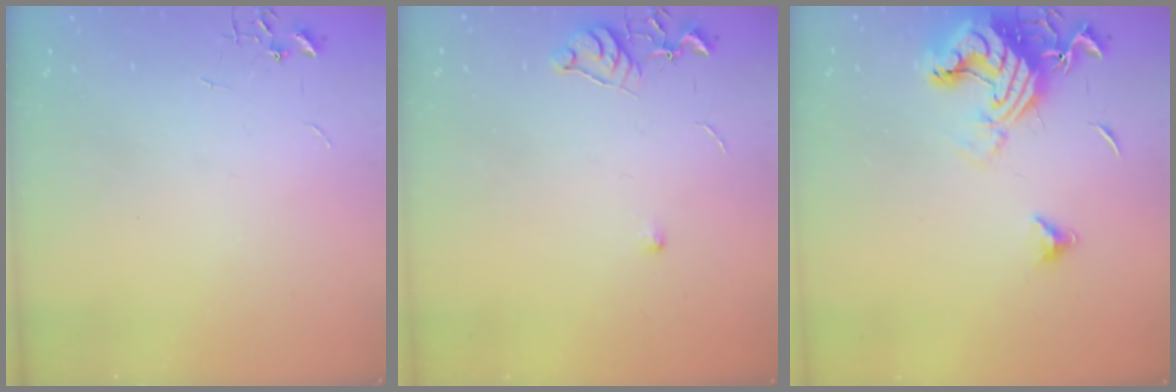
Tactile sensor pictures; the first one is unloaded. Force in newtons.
{"total": 5.9, "press": 5.8, "slide": 0.8}
{"total": 16.2, "press": 16.1, "slide": 2.0}